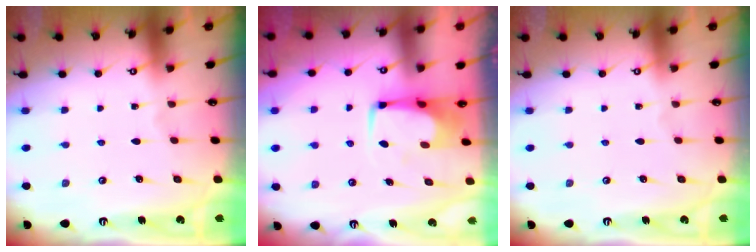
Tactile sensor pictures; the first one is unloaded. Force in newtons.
{"total": 1.0, "press": 0.8, "slide": 0.7}
{"total": 0.0}